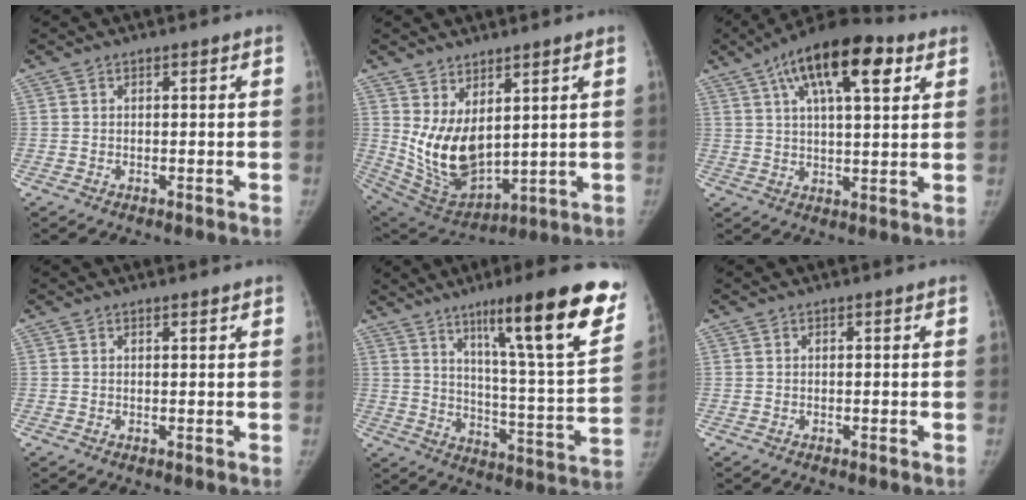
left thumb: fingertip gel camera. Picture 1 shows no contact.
{"total": 12.6, "force": [3.4, 6.7, 10.1], "torque": [-0.169, -0.036, 0.091]}
{"total": 16.9, "force": [7.9, 6.4, 13.6], "torque": [-0.204, -0.005, 0.122]}
{"total": 0.6, "force": [0.5, 0.1, 0.3], "torque": [-0.007, -0.004, 0.009]}
{"total": 24.6, "force": [13.8, 3.3, 20.1], "torque": [-0.267, -0.053, 0.210]}
{"total": 0.0}